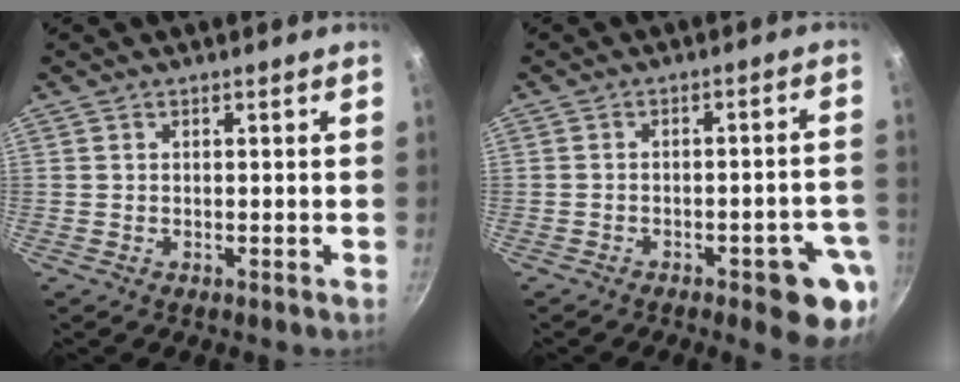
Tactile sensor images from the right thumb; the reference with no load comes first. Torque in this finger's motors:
{"motor_torque": [2.34, 1.17, 0.69, -0.77, 0.04]}